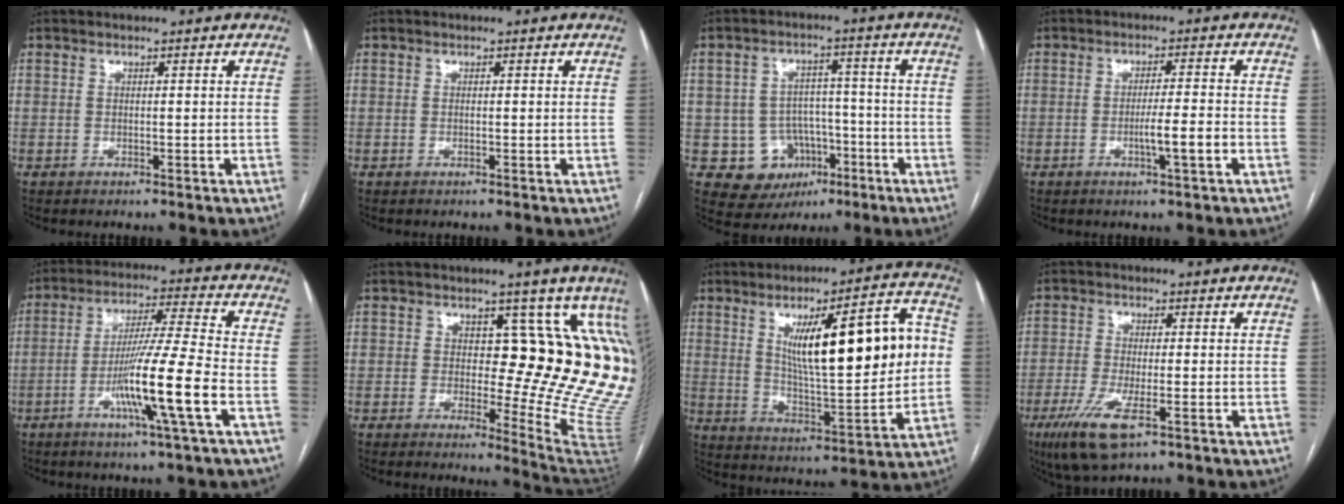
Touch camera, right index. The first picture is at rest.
{"total": 0.0}
{"total": 9.0, "force": [-3.2, 8.1, 2.3], "torque": [-0.027, 0.024, -0.037]}
{"total": 4.8, "force": [-1.7, -0.2, 4.5], "torque": [-0.073, -0.005, -0.029]}
{"total": 12.8, "force": [-4.4, -1.6, 11.9], "torque": [-0.221, -0.013, -0.085]}
{"total": 14.4, "force": [5.8, 4.8, 12.2], "torque": [-0.141, -0.029, 0.056]}
{"total": 20.1, "force": [3.8, 3.9, 19.3], "torque": [-0.286, 0.020, 0.064]}
{"total": 7.9, "force": [-4.0, 1.7, 6.5], "torque": [-0.134, -0.023, -0.072]}